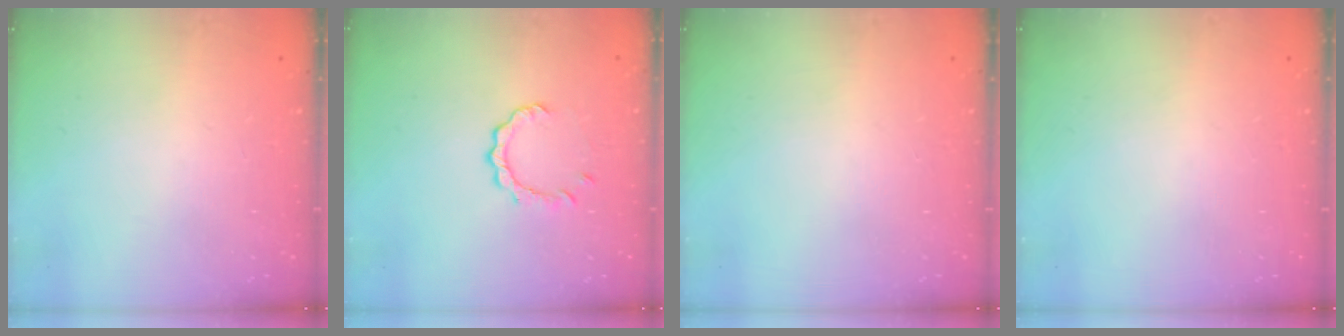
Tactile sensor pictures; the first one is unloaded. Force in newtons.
{"total": 3.7, "press": 3.7, "slide": 0.3}
{"total": 0.0}
{"total": 0.0}